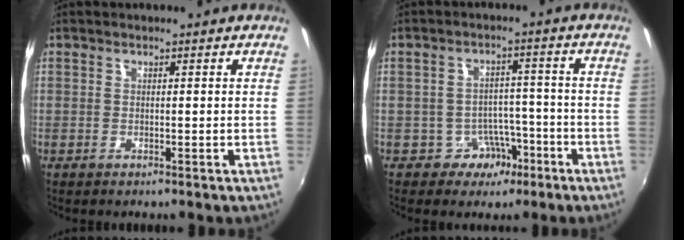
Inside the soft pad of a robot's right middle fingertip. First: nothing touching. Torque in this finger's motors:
{"motor_torque": [0.44, -0.44, 0.00, -0.02]}